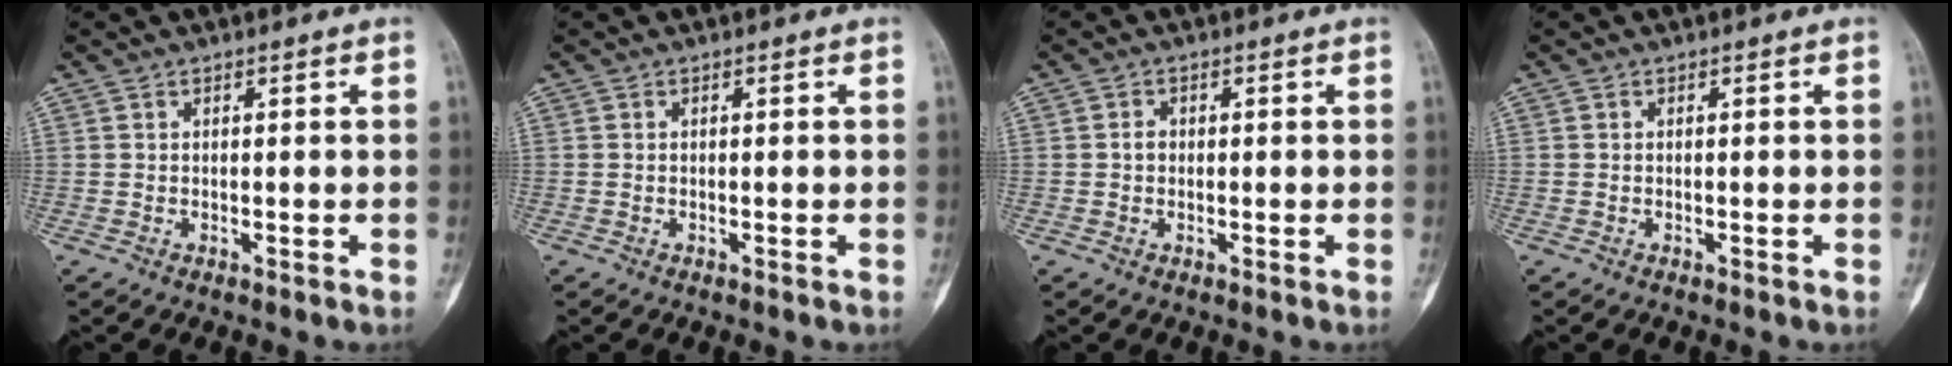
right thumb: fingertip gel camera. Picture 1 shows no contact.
{"total": 0.0}
{"total": 1.5, "force": [0.0, 1.3, 0.7], "torque": [-0.003, 0.005, -0.004]}
{"total": 0.0}